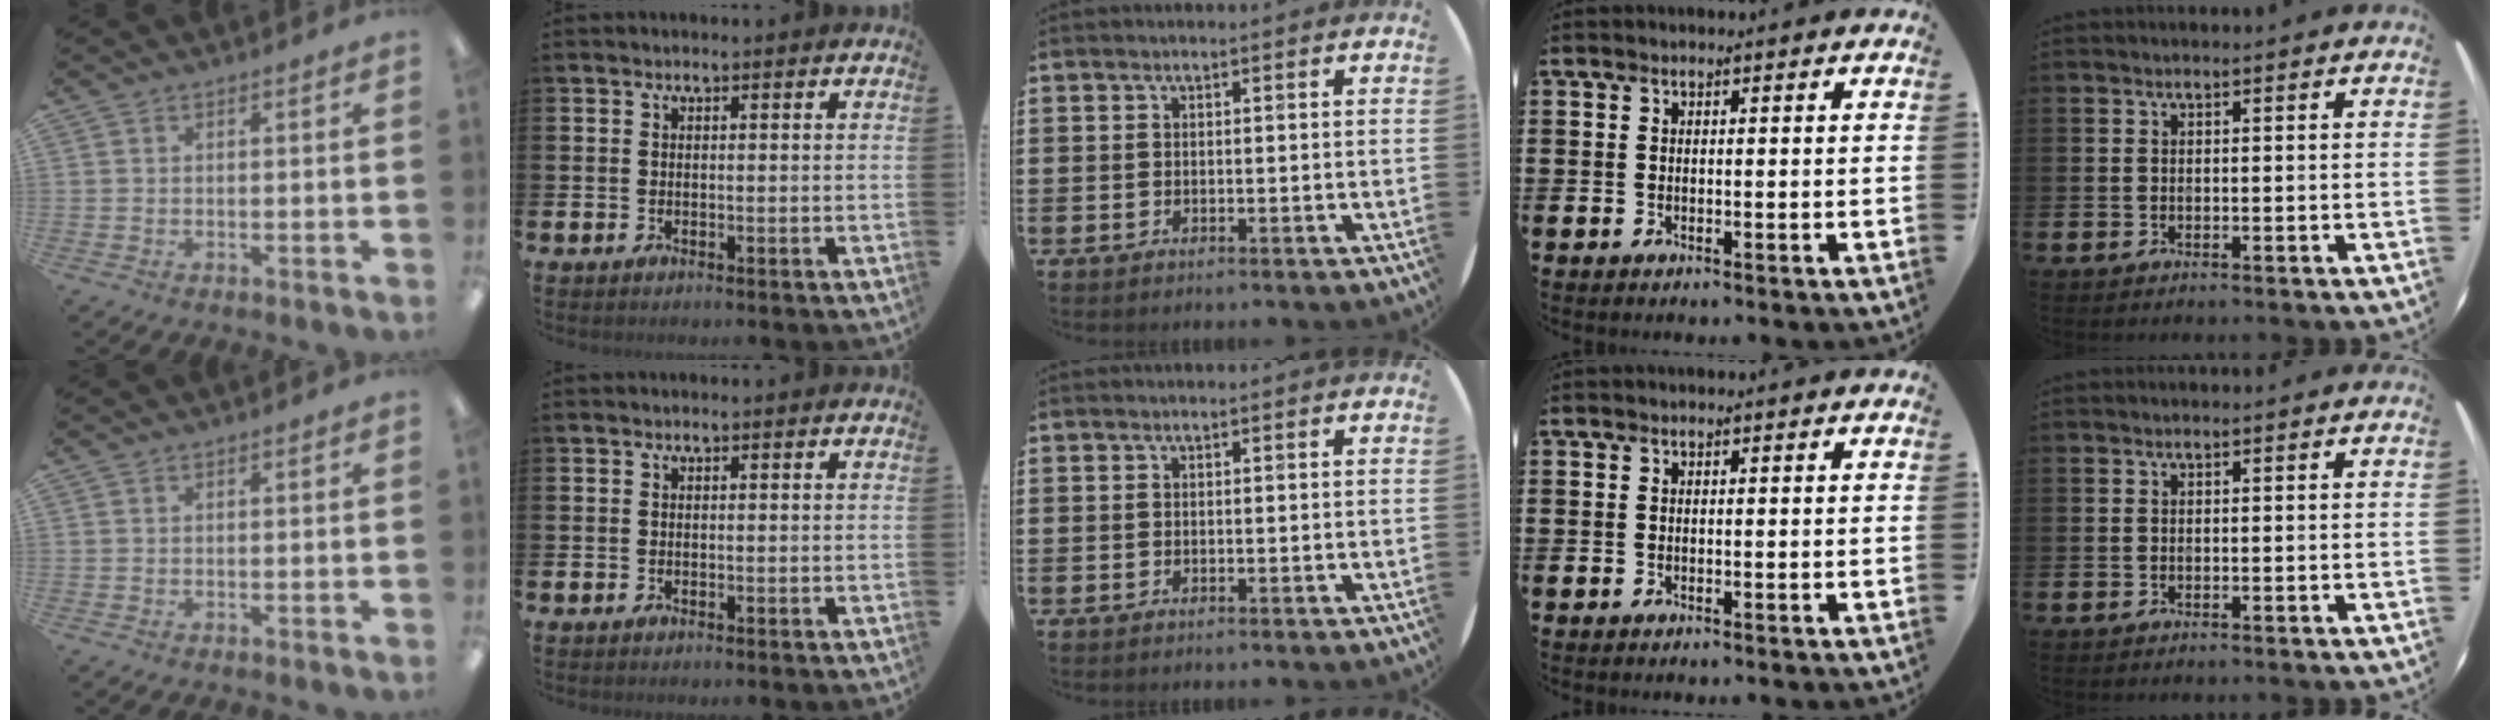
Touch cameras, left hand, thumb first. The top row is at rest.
{}